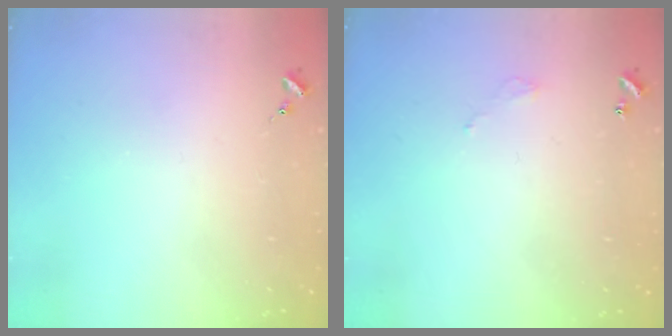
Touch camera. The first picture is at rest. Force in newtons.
{"total": 3.0, "press": 3.0, "slide": 0.2}